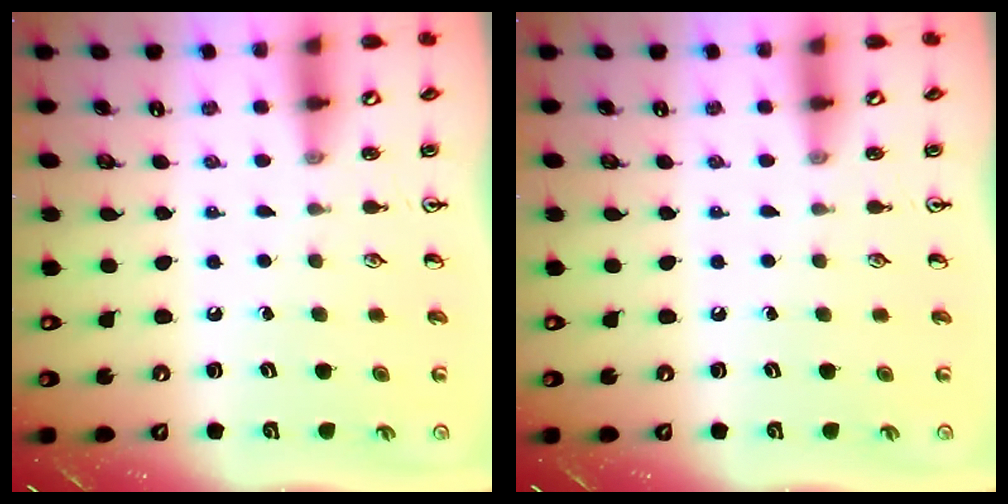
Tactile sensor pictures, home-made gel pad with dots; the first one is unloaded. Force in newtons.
{"total": 0.0}